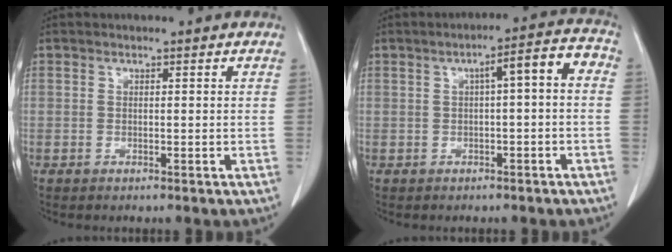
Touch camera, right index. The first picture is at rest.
{"total": 5.7, "force": [0.2, 1.0, 5.6], "torque": [-0.076, 0.026, -0.001]}